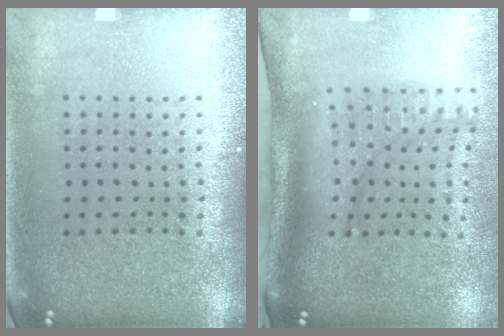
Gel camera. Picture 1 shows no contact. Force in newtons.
{"total": 1.8, "press": 1.4, "slide": 1.1}